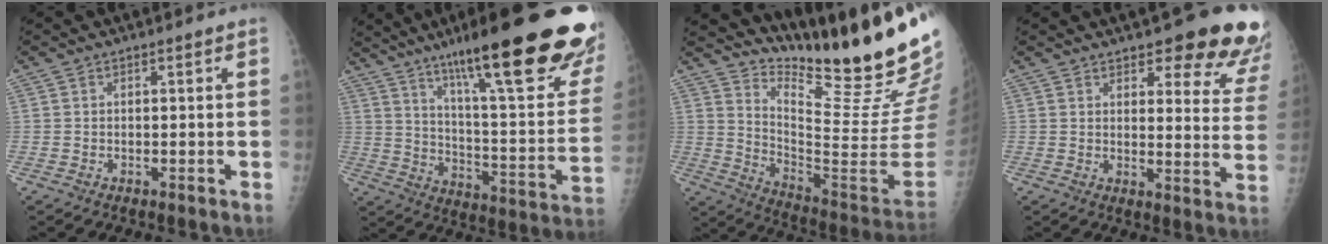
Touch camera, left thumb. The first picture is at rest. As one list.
[{"total": 33.3, "force": [21.2, 5.4, 25.0], "torque": [-0.286, -0.069, 0.314]}, {"total": 24.4, "force": [19.2, 1.8, 15.0], "torque": [-0.206, -0.165, 0.292]}, {"total": 16.3, "force": [11.9, 4.9, 10.1], "torque": [-0.079, -0.067, 0.134]}]